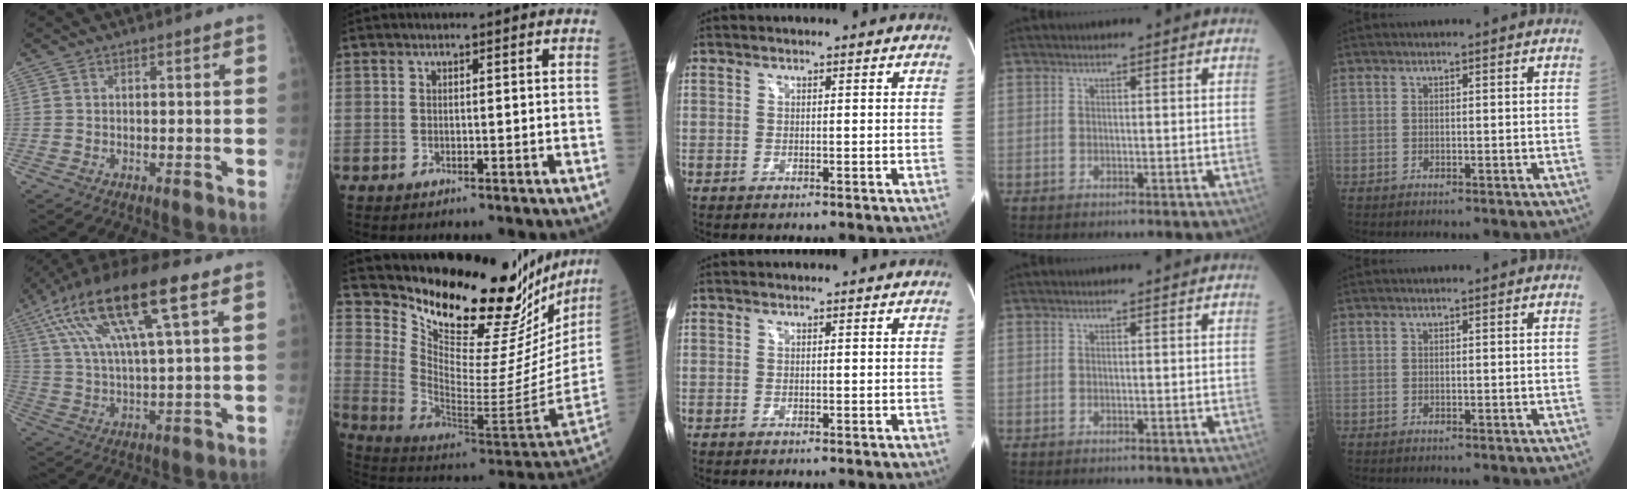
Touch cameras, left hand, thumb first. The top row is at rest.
{"thumb": {"total": 19.6, "force": [9.0, 4.7, 16.7], "torque": [-0.325, 0.005, 0.159]}, "index": {"total": 29.2, "force": [25.5, 6.8, 12.5], "torque": [-0.200, -0.101, 0.348]}}